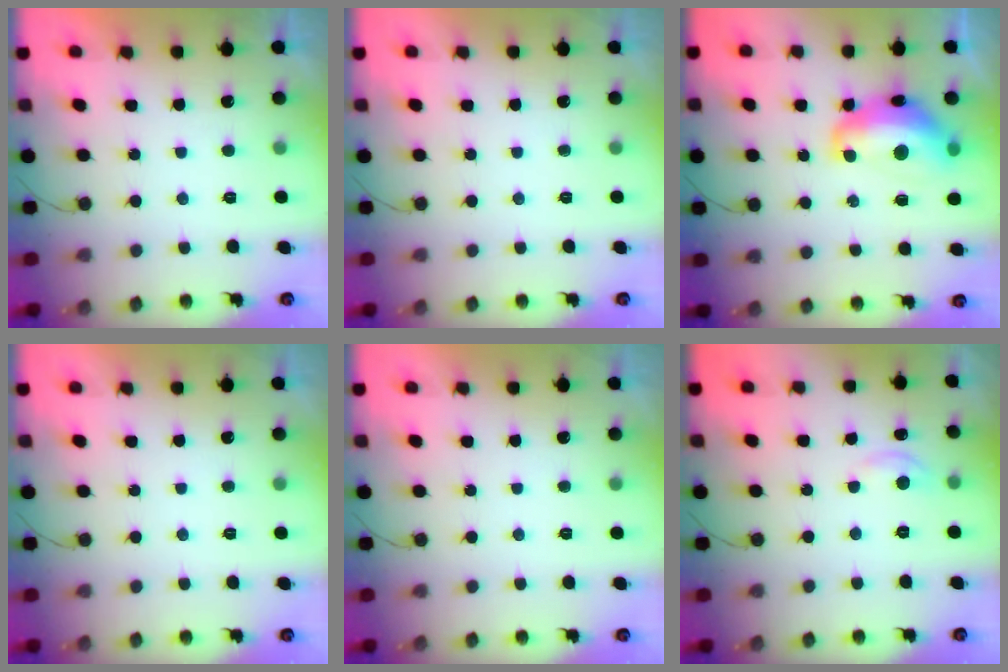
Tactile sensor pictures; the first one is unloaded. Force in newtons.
{"total": 0.0}
{"total": 14.3, "press": 14.3, "slide": 1.1}
{"total": 0.0}
{"total": 0.0}
{"total": 3.0, "press": 3.0, "slide": 0.4}